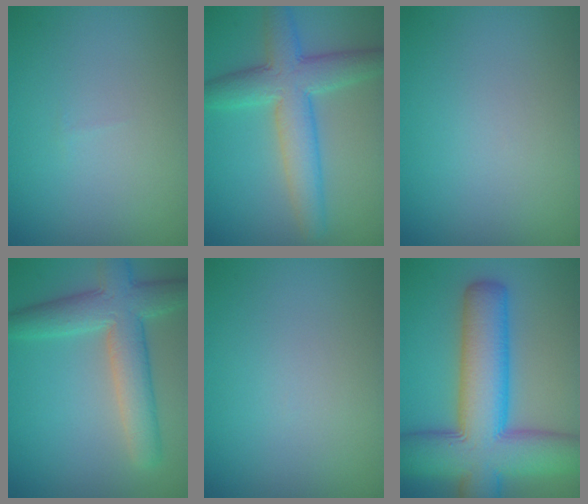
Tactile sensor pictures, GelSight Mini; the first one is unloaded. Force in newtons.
{"total": 6.5, "press": 6.5, "slide": 0.2}
{"total": 0.0}
{"total": 6.5, "press": 6.5, "slide": 0.3}
{"total": 0.0}
{"total": 12.9, "press": 12.9, "slide": 0.4}